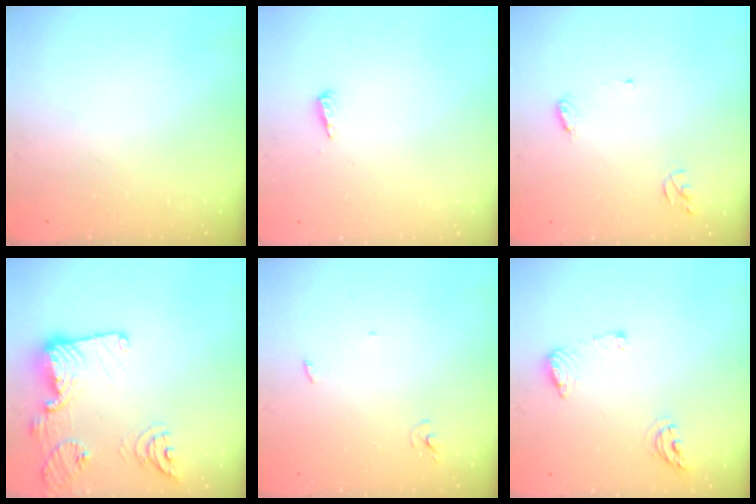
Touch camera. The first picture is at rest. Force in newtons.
{"total": 4.9, "press": 4.8, "slide": 1.2}
{"total": 5.1, "press": 5.1, "slide": 0.4}
{"total": 19.1, "press": 18.3, "slide": 5.5}
{"total": 2.5, "press": 2.5, "slide": 0.1}
{"total": 8.1, "press": 8.1, "slide": 0.9}